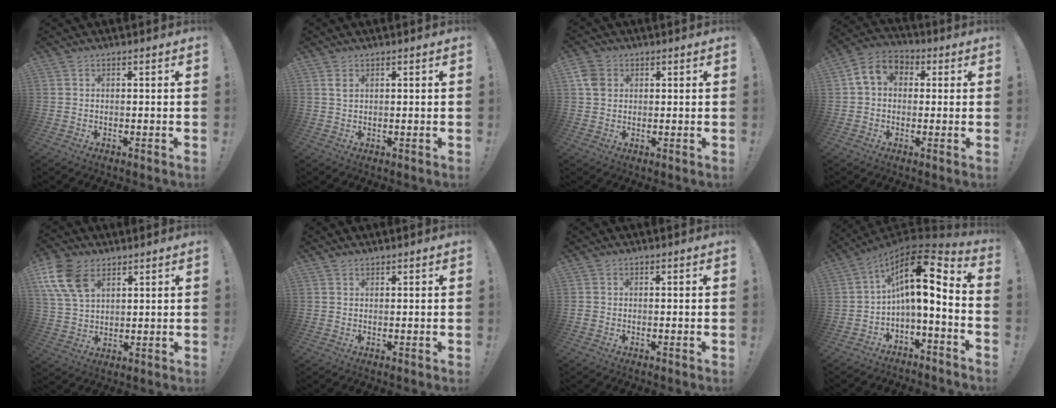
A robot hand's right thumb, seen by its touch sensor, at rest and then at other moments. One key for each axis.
{"total": 1.7, "fx": 0.9, "fy": 0.9, "fz": 1.2, "tx": -0.018, "ty": 0.000, "tz": 0.014}
{"total": 5.3, "fx": 1.7, "fy": 4.4, "fz": 2.6, "tx": -0.035, "ty": 0.002, "tz": 0.031}
{"total": 8.8, "fx": 2.0, "fy": 6.8, "fz": 5.2, "tx": -0.080, "ty": 0.011, "tz": 0.046}
{"total": 12.9, "fx": 6.4, "fy": 8.4, "fz": 7.4, "tx": -0.145, "ty": -0.020, "tz": 0.127}
{"total": 0.5, "fx": 0.5, "fy": 0.1, "fz": 0.1, "tx": 0.000, "ty": -0.002, "tz": 0.010}
{"total": 0.9, "fx": -0.5, "fy": 0.7, "fz": 0.2, "tx": -0.002, "ty": 0.004, "tz": -0.008}
{"total": 13.6, "fx": 3.1, "fy": 4.2, "fz": 12.5, "tx": -0.208, "ty": -0.024, "tz": 0.051}